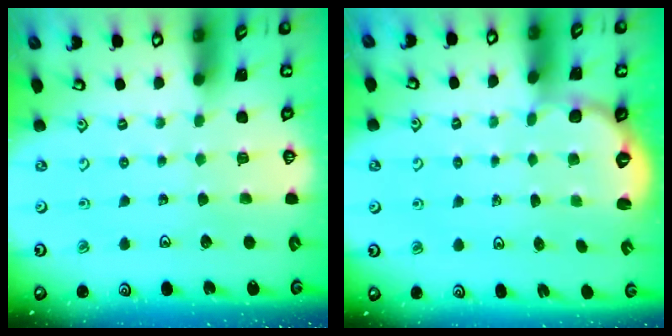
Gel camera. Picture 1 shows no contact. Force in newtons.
{"total": 2.4, "press": 1.9, "slide": 1.5}